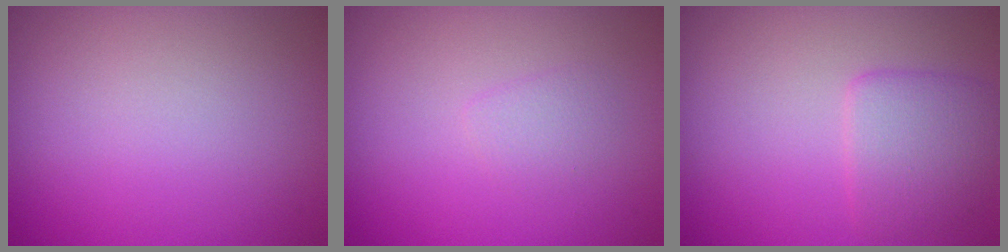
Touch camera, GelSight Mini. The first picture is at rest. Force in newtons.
{"total": 1.0, "press": 1.0, "slide": 0.1}
{"total": 2.8, "press": 2.8, "slide": 0.1}